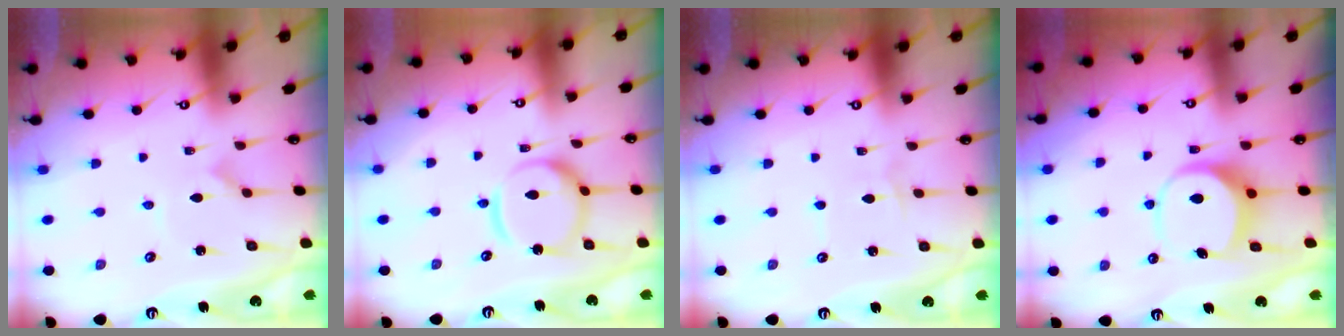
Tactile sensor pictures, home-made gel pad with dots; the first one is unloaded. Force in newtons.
{"total": 12.7, "press": 12.6, "slide": 1.3}
{"total": 2.1, "press": 2.1, "slide": 0.2}
{"total": 7.2, "press": 7.2, "slide": 0.9}